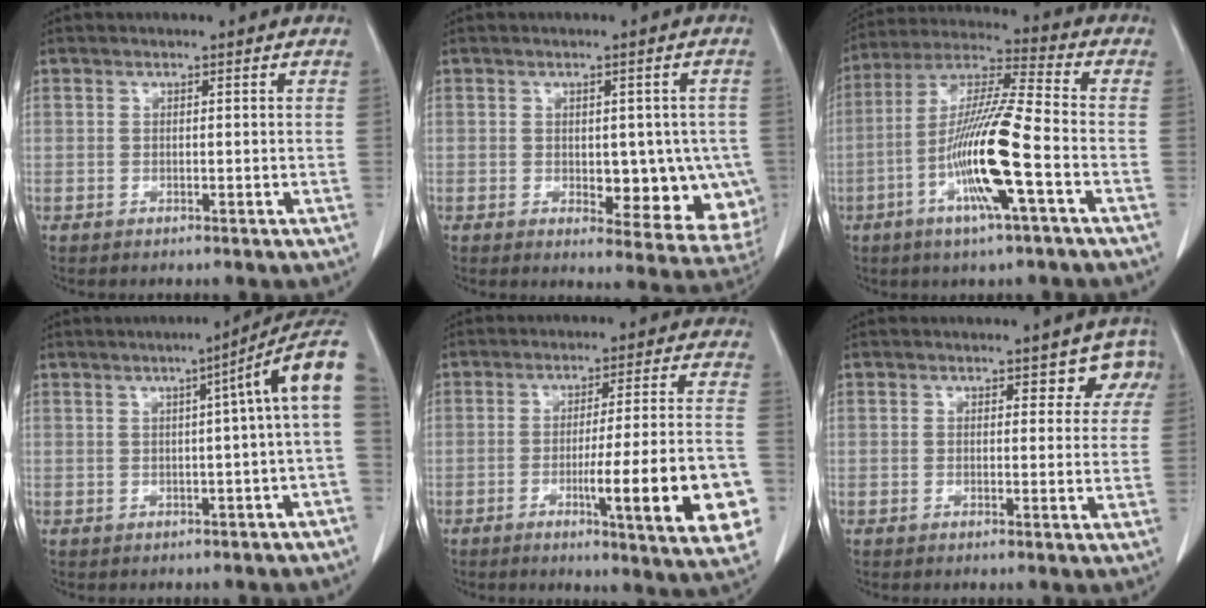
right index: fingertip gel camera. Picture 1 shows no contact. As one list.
[{"total": 11.5, "force": [-1.9, 5.8, 9.8], "torque": [-0.107, 0.002, -0.009]}, {"total": 14.6, "force": [-4.8, 0.1, 13.8], "torque": [-0.274, -0.005, -0.096]}, {"total": 7.6, "force": [1.9, -0.9, 7.3], "torque": [-0.079, 0.030, 0.014]}, {"total": 17.0, "force": [-5.2, 0.1, 16.2], "torque": [-0.174, -0.009, -0.066]}, {"total": 3.7, "force": [2.3, 2.5, 1.5], "torque": [0.007, 0.002, 0.012]}]